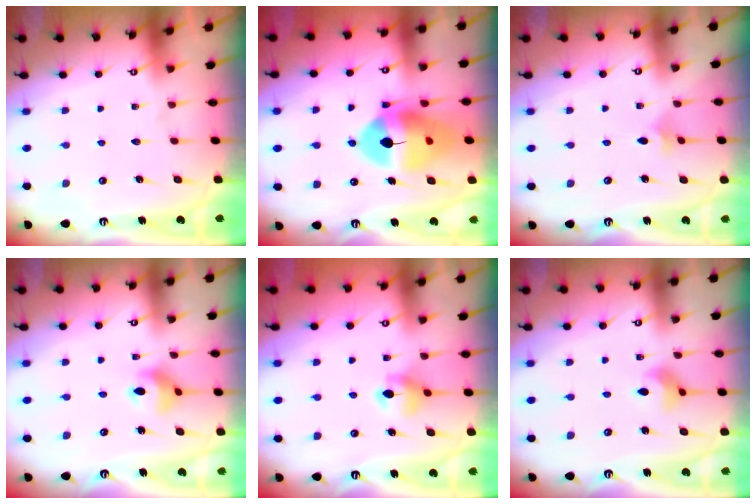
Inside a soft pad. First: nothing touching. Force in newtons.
{"total": 15.4, "press": 15.2, "slide": 2.1}
{"total": 2.5, "press": 2.4, "slide": 0.6}
{"total": 8.6, "press": 8.3, "slide": 2.4}
{"total": 6.0, "press": 6.0, "slide": 0.9}
{"total": 6.9, "press": 6.7, "slide": 1.9}